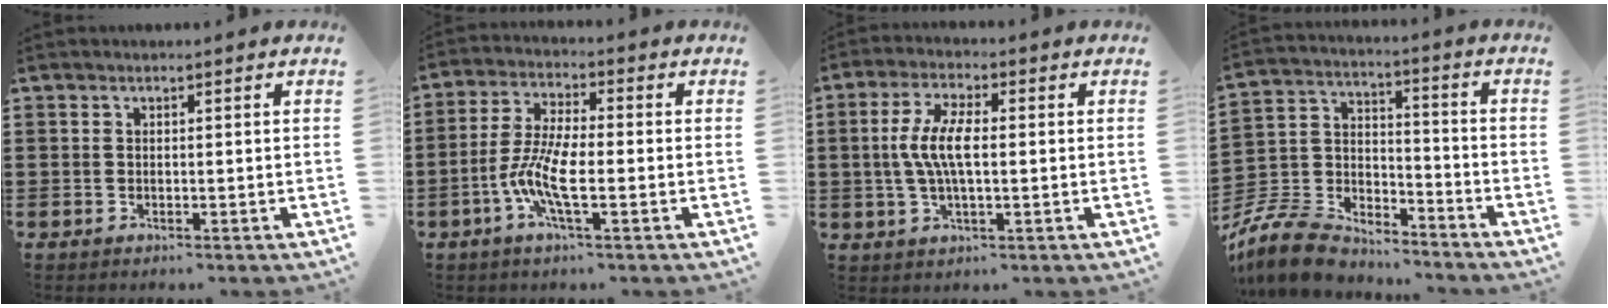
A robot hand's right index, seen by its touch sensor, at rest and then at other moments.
{"total": 7.9, "force": [-2.6, 2.1, 7.2], "torque": [-0.161, -0.012, -0.055]}
{"total": 7.0, "force": [-0.1, 2.3, 6.6], "torque": [-0.147, -0.004, -0.011]}
{"total": 9.8, "force": [-9.0, 2.9, 2.6], "torque": [-0.081, 0.015, -0.186]}